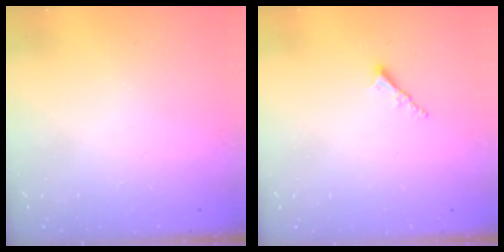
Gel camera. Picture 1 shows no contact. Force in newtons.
{"total": 2.3, "press": 2.2, "slide": 0.6}